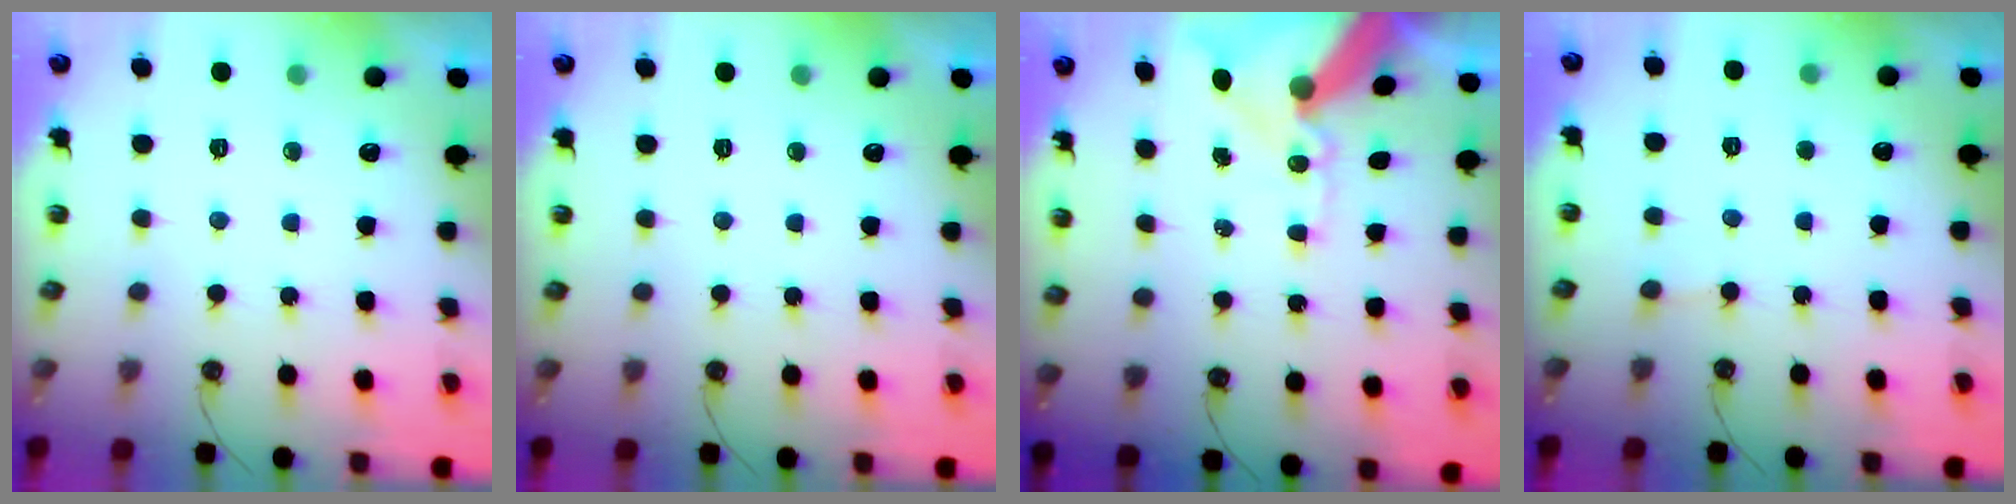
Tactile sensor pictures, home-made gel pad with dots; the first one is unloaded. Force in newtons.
{"total": 0.0}
{"total": 15.2, "press": 15.0, "slide": 1.9}
{"total": 1.4, "press": 1.4, "slide": 0.1}